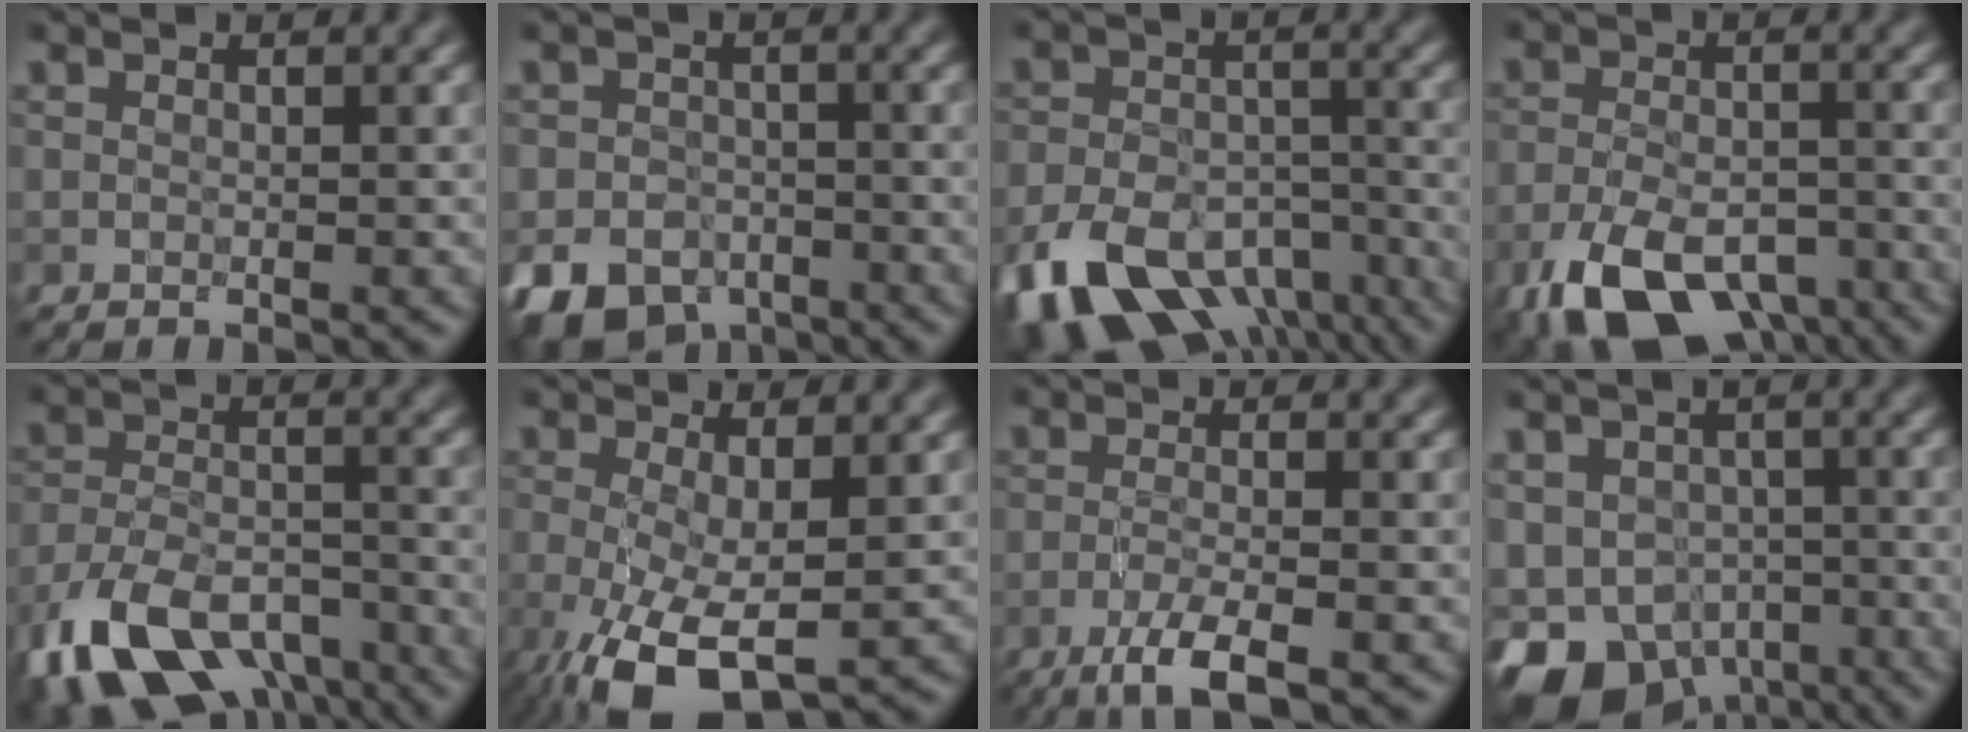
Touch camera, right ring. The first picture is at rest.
{"total": 7.5, "force": [-4.7, 5.1, 2.7], "torque": [-0.035, -0.018, -0.077]}
{"total": 14.1, "force": [-8.9, 7.8, 7.7], "torque": [-0.156, -0.036, -0.134]}
{"total": 11.2, "force": [-6.9, 5.4, 7.0], "torque": [-0.140, -0.023, -0.114]}
{"total": 13.1, "force": [-9.2, 6.0, 7.2], "torque": [-0.152, -0.025, -0.153]}
{"total": 7.0, "force": [-2.0, 2.7, 6.1], "torque": [-0.131, -0.019, -0.034]}
{"total": 4.1, "force": [-2.3, 0.8, 3.3], "torque": [-0.059, 0.001, -0.053]}
{"total": 9.7, "force": [-5.7, 6.4, 4.5], "torque": [-0.082, -0.022, -0.097]}